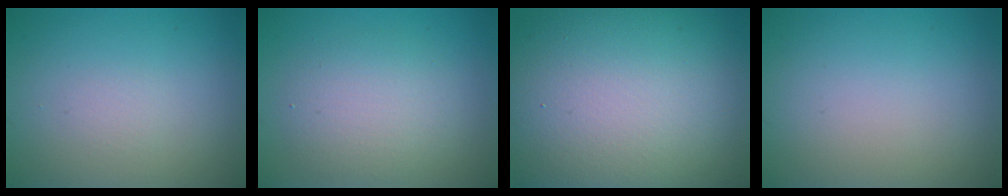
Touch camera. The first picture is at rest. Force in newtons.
{"total": 3.7, "press": 3.7, "slide": 0.4}
{"total": 18.7, "press": 18.7, "slide": 0.8}
{"total": 0.0}